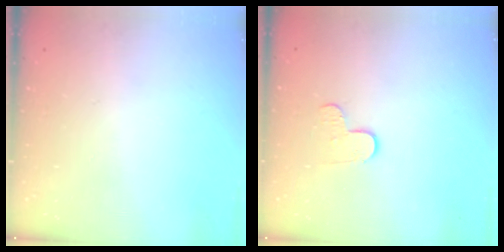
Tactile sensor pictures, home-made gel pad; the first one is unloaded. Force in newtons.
{"total": 3.3, "press": 3.3, "slide": 0.3}